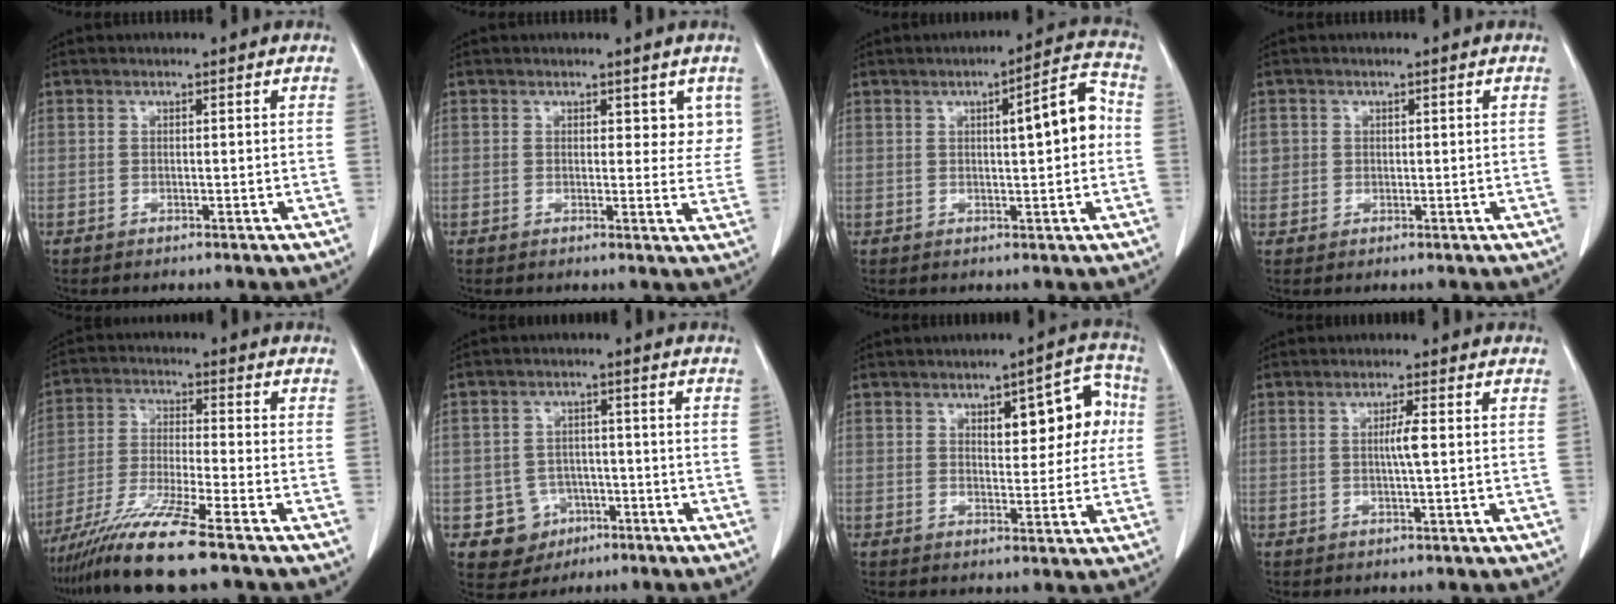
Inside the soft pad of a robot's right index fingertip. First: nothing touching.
{"total": 3.6, "force": [2.0, 2.1, 2.1], "torque": [-0.004, -0.004, 0.020]}
{"total": 7.5, "force": [0.6, 1.4, 7.4], "torque": [-0.100, 0.021, 0.006]}
{"total": 2.5, "force": [0.6, 2.4, 0.5], "torque": [-0.005, 0.006, 0.014]}
{"total": 10.8, "force": [-8.3, -1.1, 6.9], "torque": [-0.134, -0.034, -0.153]}
{"total": 6.6, "force": [-2.5, 6.0, 0.9], "torque": [-0.012, 0.012, -0.030]}
{"total": 8.9, "force": [2.3, 3.7, 7.8], "torque": [-0.084, 0.029, 0.029]}
{"total": 2.3, "force": [0.0, -0.2, 2.3], "torque": [-0.044, -0.001, 0.000]}